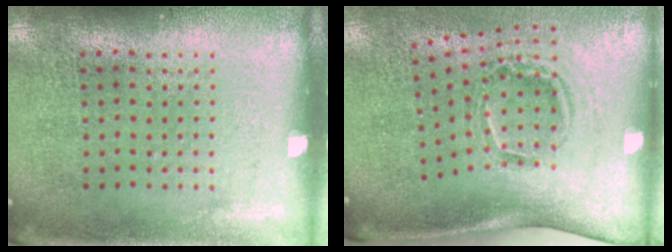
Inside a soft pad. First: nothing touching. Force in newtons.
{"total": 2.1, "press": 1.3, "slide": 1.6}